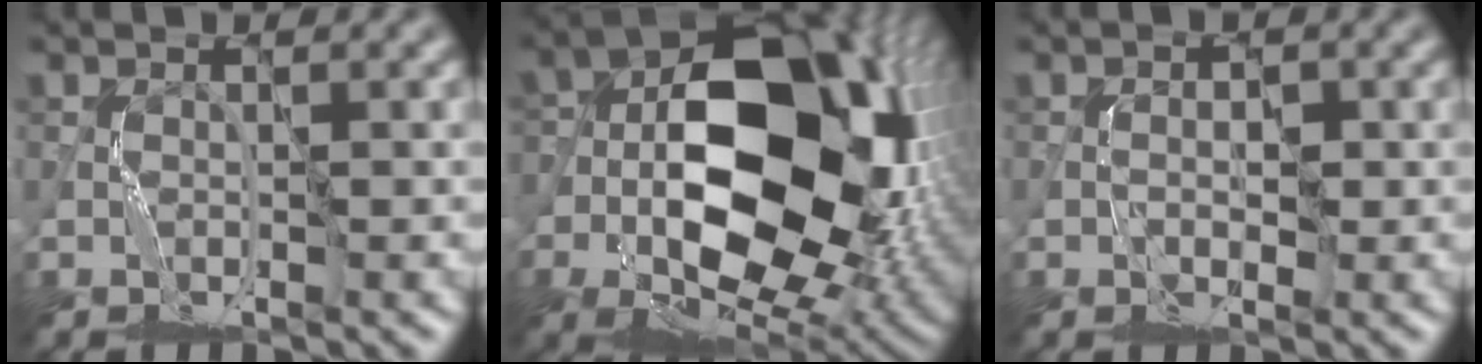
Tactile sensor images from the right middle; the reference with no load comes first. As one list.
[{"total": 17.3, "force": [-2.6, 10.9, 13.1], "torque": [-0.209, 0.000, -0.041]}, {"total": 1.2, "force": [-0.1, 0.8, 1.0], "torque": [-0.010, 0.000, -0.002]}]